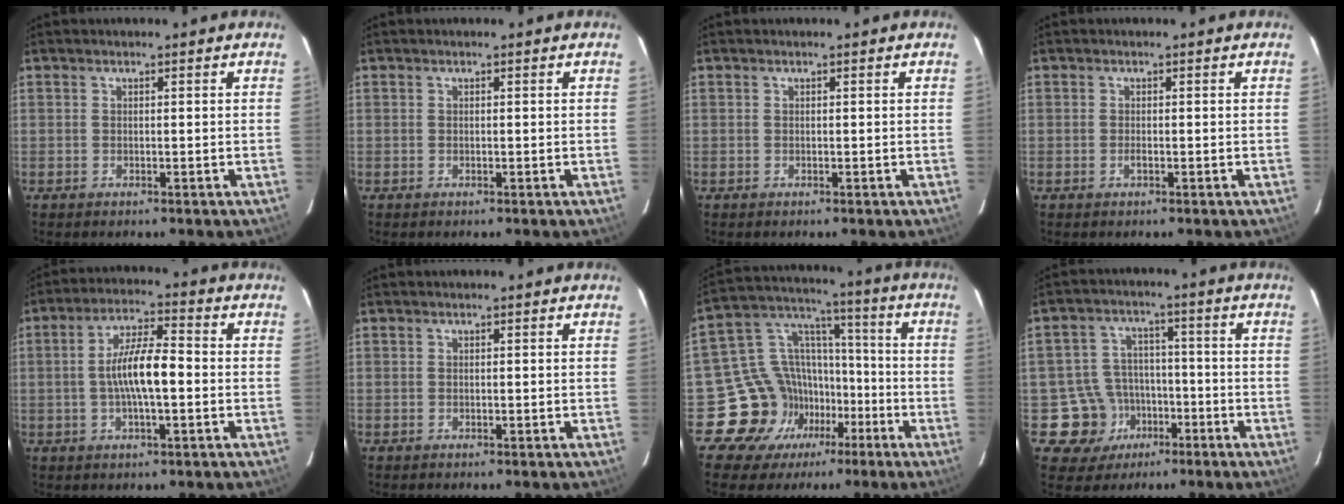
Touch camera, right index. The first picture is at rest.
{"total": 0.0}
{"total": 0.0}
{"total": 0.7, "force": [-0.4, 0.3, 0.5], "torque": [-0.011, 0.000, -0.007]}
{"total": 9.1, "force": [-1.1, 2.2, 8.7], "torque": [-0.163, 0.007, -0.019]}
{"total": 0.0}
{"total": 15.4, "force": [-8.6, 12.4, 2.8], "torque": [-0.068, 0.068, -0.141]}
{"total": 9.3, "force": [-4.3, 8.2, 0.8], "torque": [-0.037, 0.033, -0.056]}